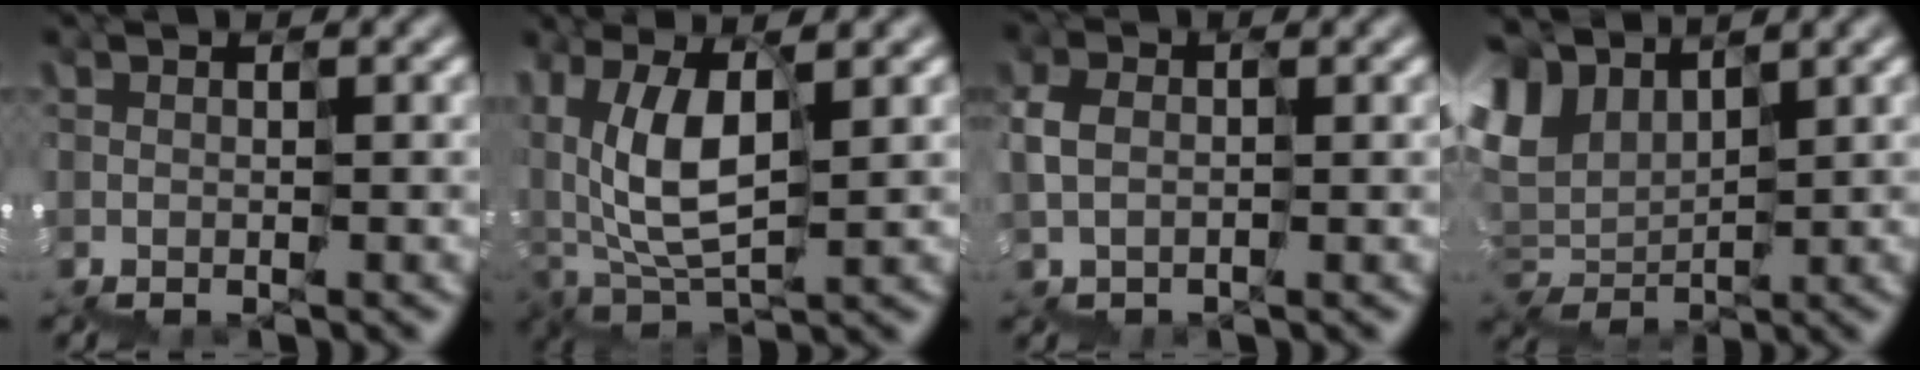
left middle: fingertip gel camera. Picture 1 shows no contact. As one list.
[{"total": 4.2, "force": [2.0, 2.5, 2.7], "torque": [-0.072, 0.019, 0.036]}, {"total": 0.5, "force": [0.0, 0.3, -0.4], "torque": [-0.007, 0.019, -0.009]}, {"total": 4.2, "force": [3.7, 1.8, -0.8], "torque": [0.002, 0.022, 0.067]}]